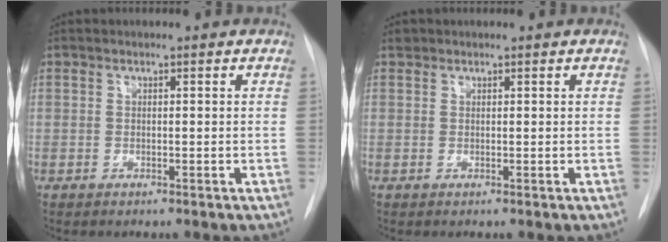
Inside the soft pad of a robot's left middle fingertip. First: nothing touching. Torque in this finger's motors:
{"motor_torque": [-0.06, 0.07, -0.04, 0.01]}